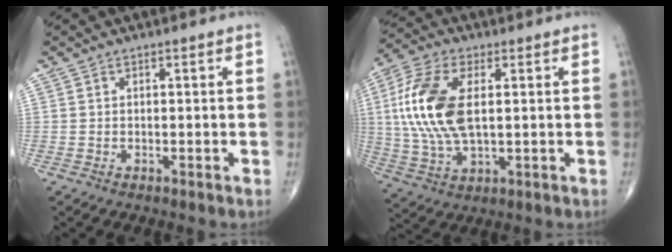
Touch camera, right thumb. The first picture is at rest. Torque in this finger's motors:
{"motor_torque": [-0.44, 1.95, 1.79, 0.34, 0.61]}